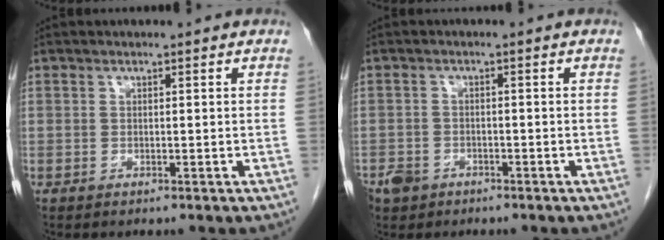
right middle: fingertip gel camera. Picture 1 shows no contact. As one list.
[{"total": 3.8, "force": [-2.5, 2.8, 0.7], "torque": [-0.014, 0.004, -0.042]}]